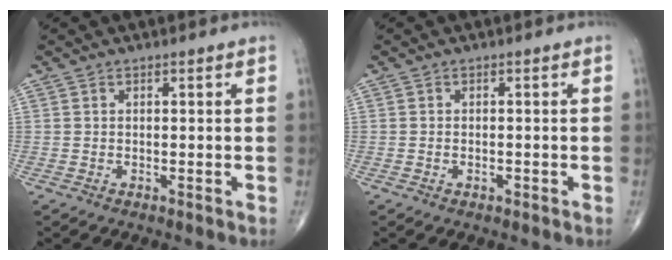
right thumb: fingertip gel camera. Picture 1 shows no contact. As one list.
[{"total": 1.0, "force": [-0.4, 0.6, 0.6], "torque": [-0.013, 0.006, -0.005]}]